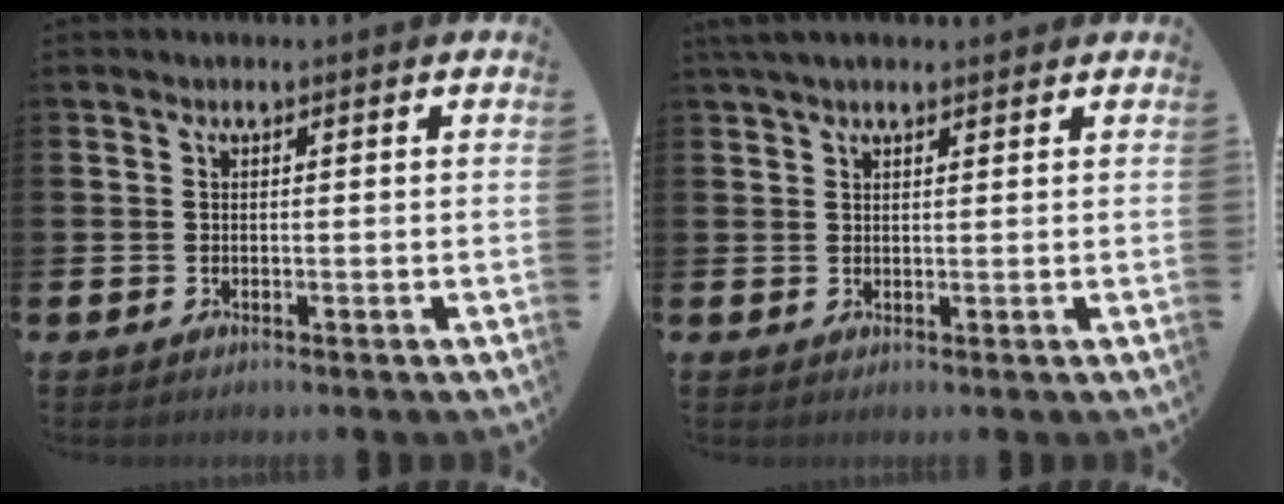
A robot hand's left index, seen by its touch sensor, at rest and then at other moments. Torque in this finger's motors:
{"motor_torque": [1.00, -1.14, 0.16, 0.19]}